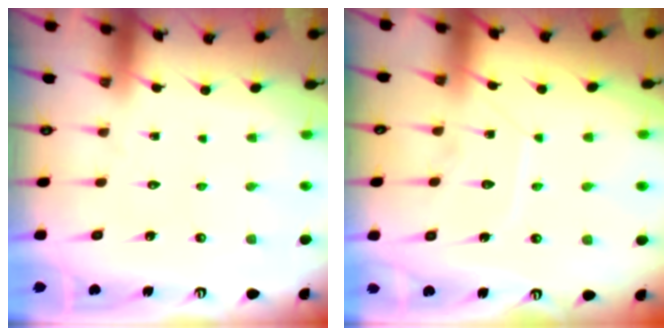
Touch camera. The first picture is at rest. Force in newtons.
{"total": 8.0, "press": 8.0, "slide": 0.3}